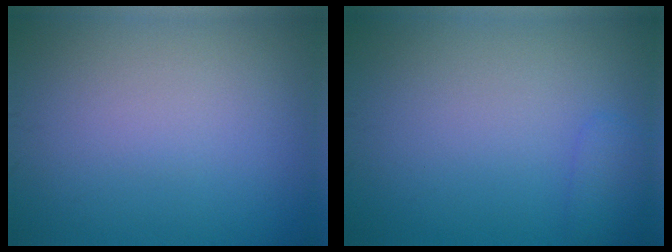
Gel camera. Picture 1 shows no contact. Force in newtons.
{"total": 1.3, "press": 1.3, "slide": 0.1}